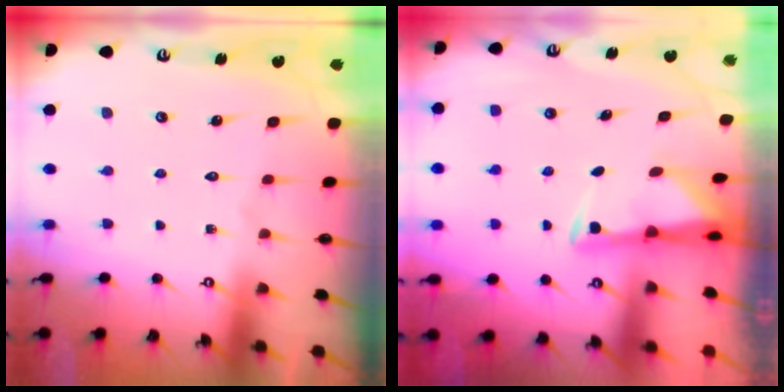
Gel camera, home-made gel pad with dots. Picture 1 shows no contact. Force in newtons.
{"total": 3.0, "press": 3.0, "slide": 0.6}